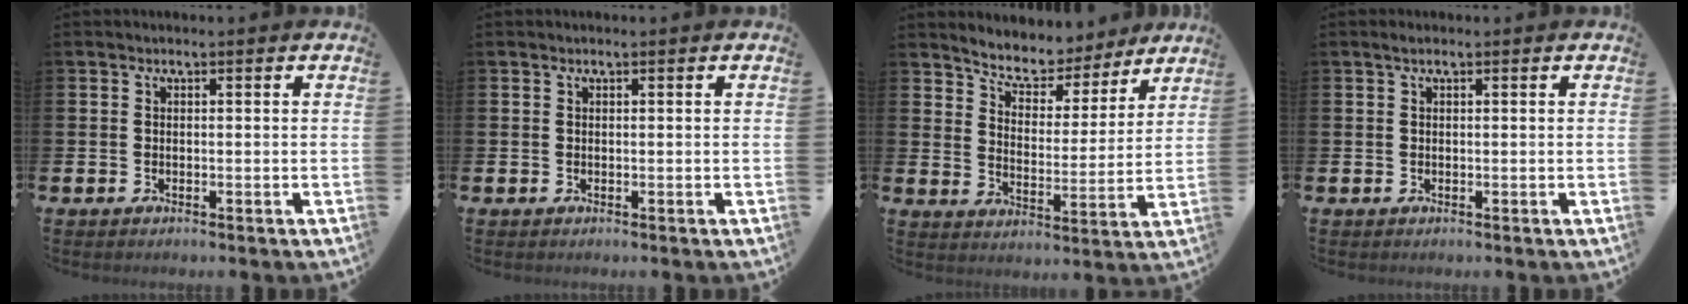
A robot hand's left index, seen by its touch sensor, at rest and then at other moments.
{"total": 0.0}
{"total": 6.6, "force": [6.3, 2.0, 0.7], "torque": [-0.039, -0.049, 0.107]}
{"total": 0.8, "force": [0.5, 0.1, 0.7], "torque": [-0.014, 0.003, 0.009]}